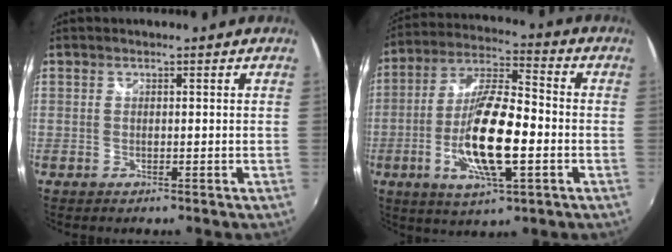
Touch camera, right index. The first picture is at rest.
{"total": 15.9, "force": [-4.1, 4.2, 14.8], "torque": [-0.295, -0.007, -0.077]}